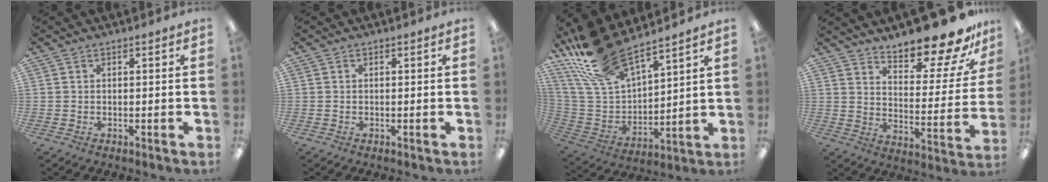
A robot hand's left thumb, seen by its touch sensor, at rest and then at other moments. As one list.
[{"total": 0.0}, {"total": 19.7, "force": [15.9, 6.8, 9.5], "torque": [-0.222, -0.089, 0.292]}, {"total": 17.2, "force": [14.6, 4.6, 8.0], "torque": [-0.107, -0.116, 0.241]}]